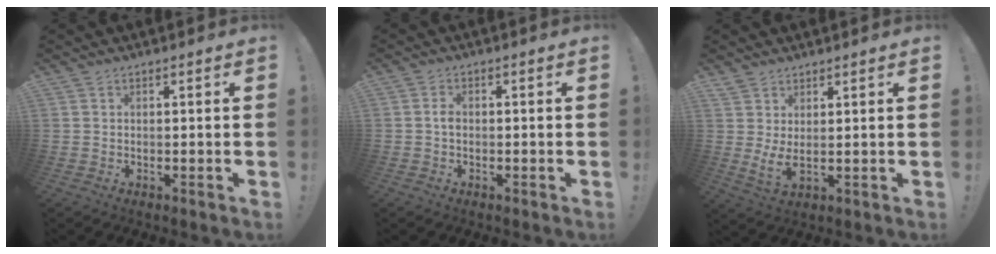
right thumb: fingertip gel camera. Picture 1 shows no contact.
{"total": 2.3, "force": [-0.8, 1.8, 1.2], "torque": [-0.013, 0.005, -0.017]}
{"total": 4.6, "force": [2.4, 1.5, 3.7], "torque": [-0.067, -0.026, 0.044]}